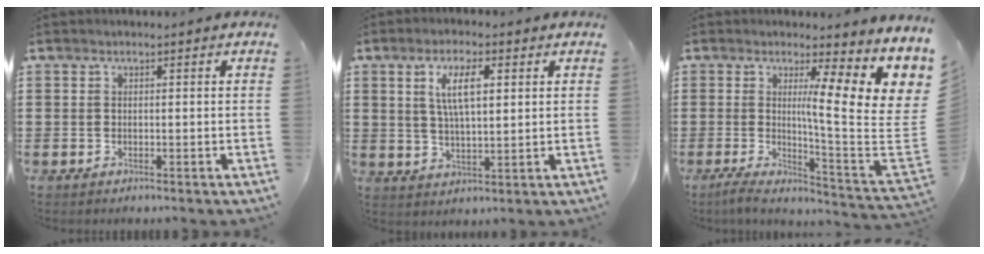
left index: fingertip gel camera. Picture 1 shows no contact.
{"total": 6.5, "force": [2.3, 2.3, 5.6], "torque": [-0.119, 0.010, 0.037]}
{"total": 10.7, "force": [4.7, 2.6, 9.2], "torque": [-0.148, -0.052, 0.078]}